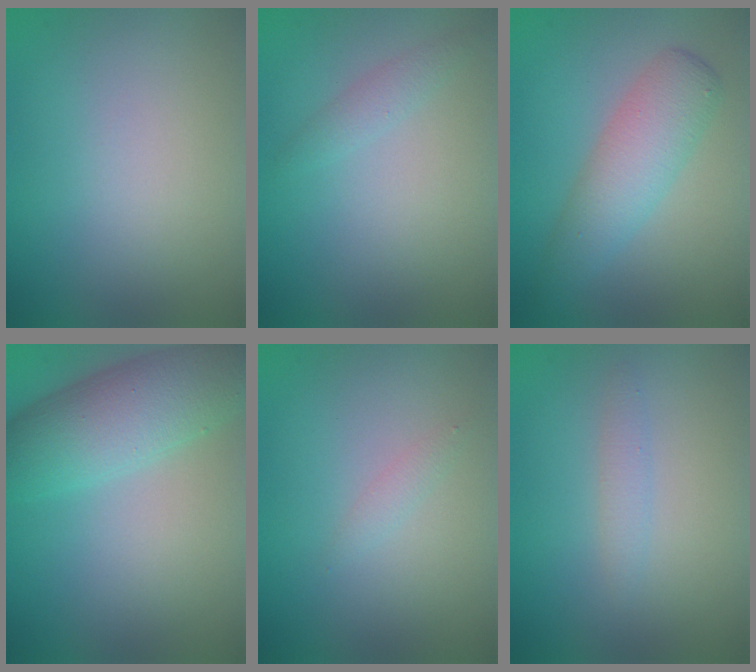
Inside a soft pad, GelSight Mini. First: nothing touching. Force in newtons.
{"total": 1.2, "press": 1.2, "slide": 0.1}
{"total": 4.5, "press": 4.5, "slide": 0.1}
{"total": 7.3, "press": 7.3, "slide": 0.3}
{"total": 0.8, "press": 0.8, "slide": 0.1}
{"total": 1.2, "press": 1.2, "slide": 0.1}